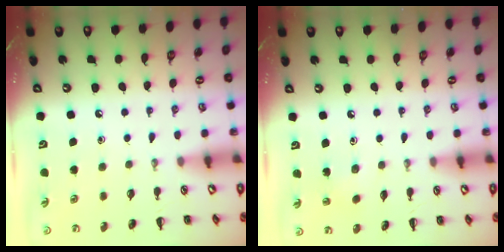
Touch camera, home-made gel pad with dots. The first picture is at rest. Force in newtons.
{"total": 2.0, "press": 1.8, "slide": 0.7}